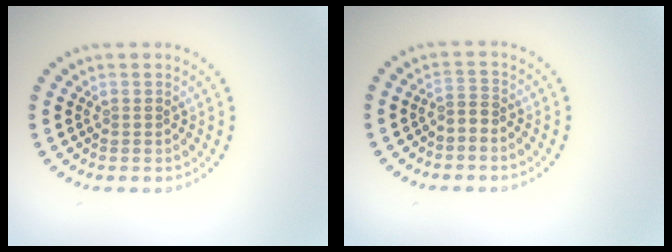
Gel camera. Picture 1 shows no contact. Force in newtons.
{"total": 1.2, "press": 0.7, "slide": 1.0}